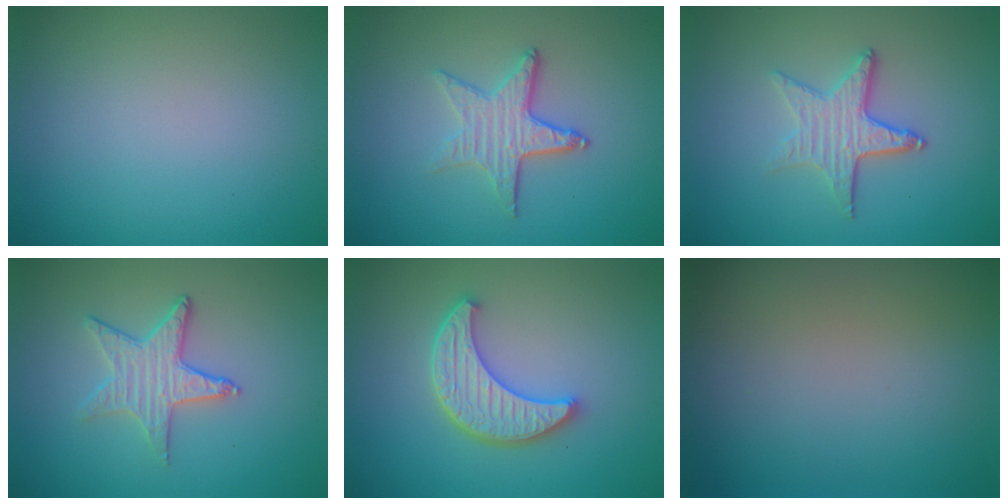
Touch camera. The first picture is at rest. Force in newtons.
{"total": 3.6, "press": 2.8, "slide": 2.2}
{"total": 3.2, "press": 2.5, "slide": 1.9}
{"total": 3.1, "press": 2.9, "slide": 1.1}
{"total": 4.7, "press": 4.1, "slide": 2.4}
{"total": 0.0}